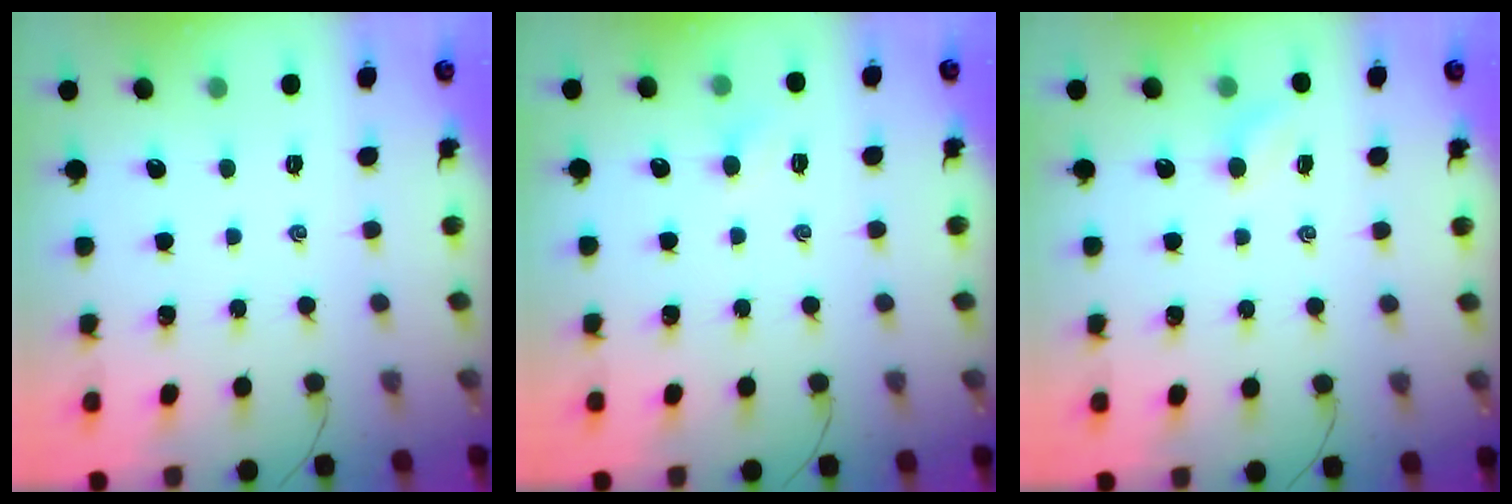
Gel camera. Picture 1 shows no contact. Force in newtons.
{"total": 3.2, "press": 3.0, "slide": 0.9}
{"total": 3.1, "press": 2.9, "slide": 1.0}